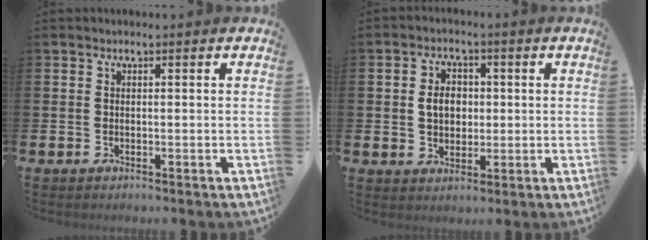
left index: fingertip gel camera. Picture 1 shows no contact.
{"total": 4.0, "force": [0.5, 3.2, 2.3], "torque": [-0.038, 0.008, 0.002]}